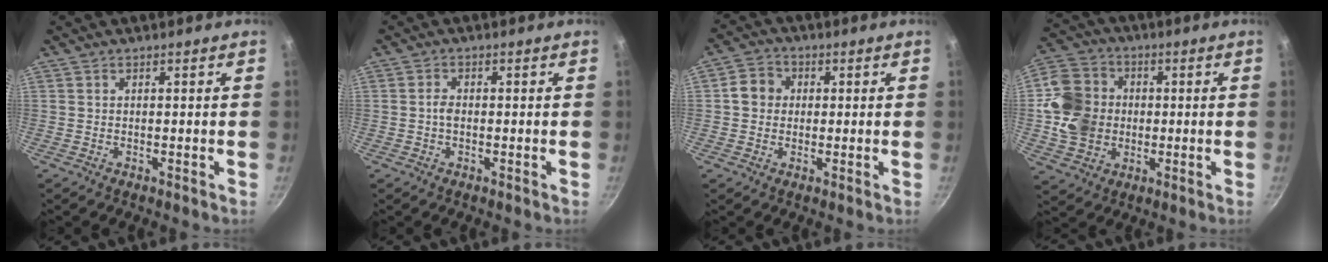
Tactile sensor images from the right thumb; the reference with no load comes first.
{"total": 1.6, "force": [-0.3, 1.0, 1.2], "torque": [-0.021, 0.002, -0.008]}
{"total": 5.4, "force": [0.4, 4.9, 2.3], "torque": [-0.025, 0.012, -0.002]}
{"total": 13.9, "force": [-0.5, 11.8, 7.4], "torque": [-0.131, 0.018, -0.012]}